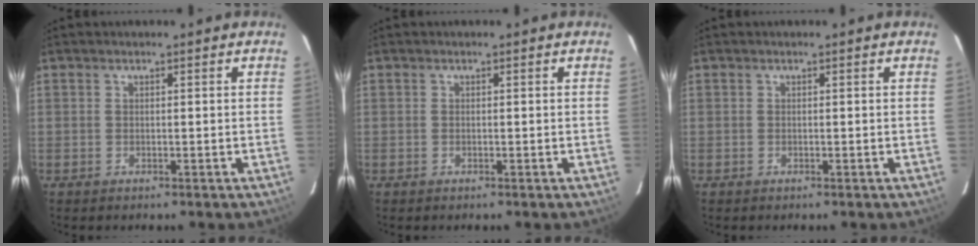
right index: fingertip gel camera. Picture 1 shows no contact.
{"total": 0.0}
{"total": 0.0}